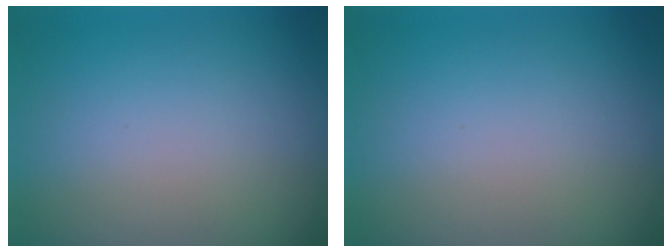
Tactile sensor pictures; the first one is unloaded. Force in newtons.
{"total": 0.0}